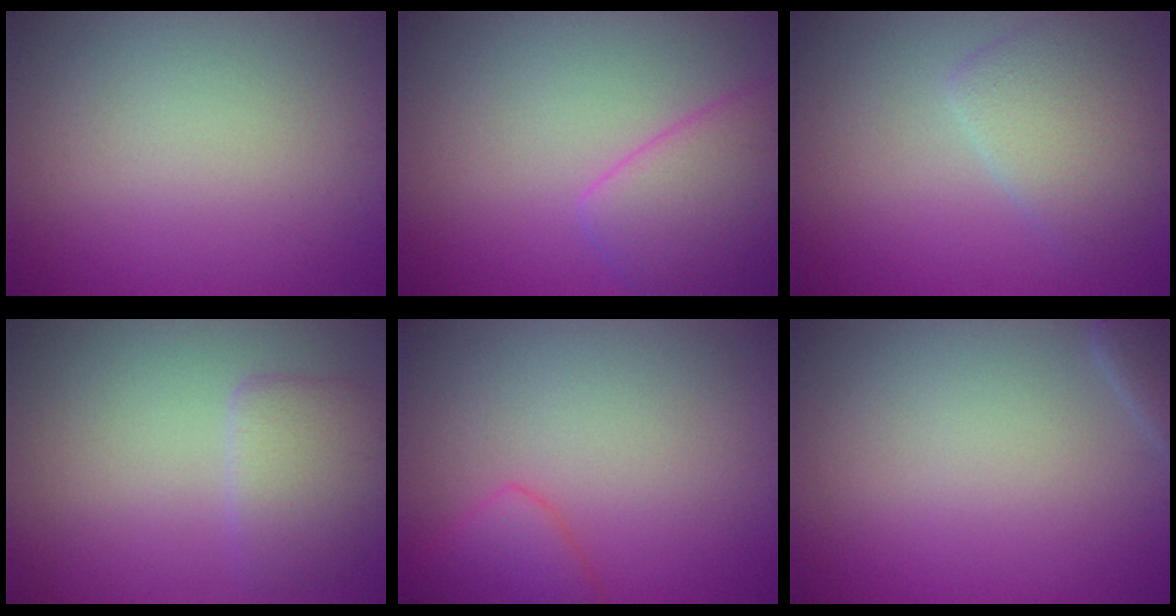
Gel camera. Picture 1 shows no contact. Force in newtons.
{"total": 4.7, "press": 4.7, "slide": 0.2}
{"total": 3.9, "press": 3.9, "slide": 0.1}
{"total": 3.1, "press": 3.1, "slide": 0.2}
{"total": 2.9, "press": 2.9, "slide": 0.2}
{"total": 1.9, "press": 1.9, "slide": 0.3}